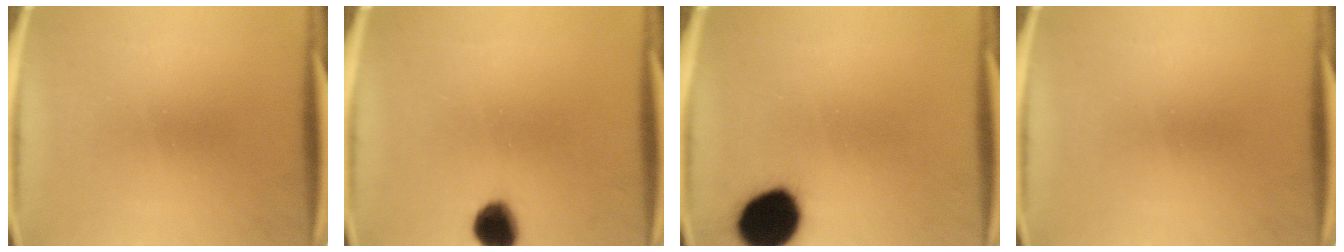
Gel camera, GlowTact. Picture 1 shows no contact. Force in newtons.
{"total": 6.9}
{"total": 15.3}
{"total": 0.0}